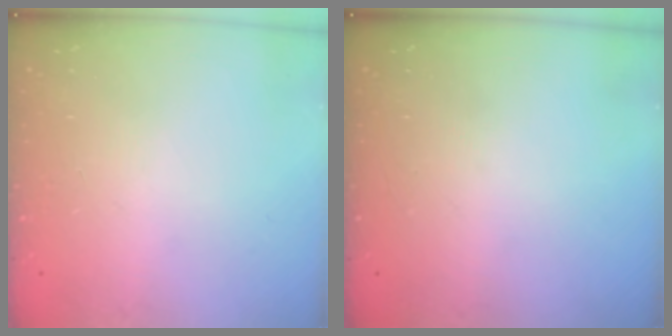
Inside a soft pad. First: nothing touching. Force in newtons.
{"total": 0.0}